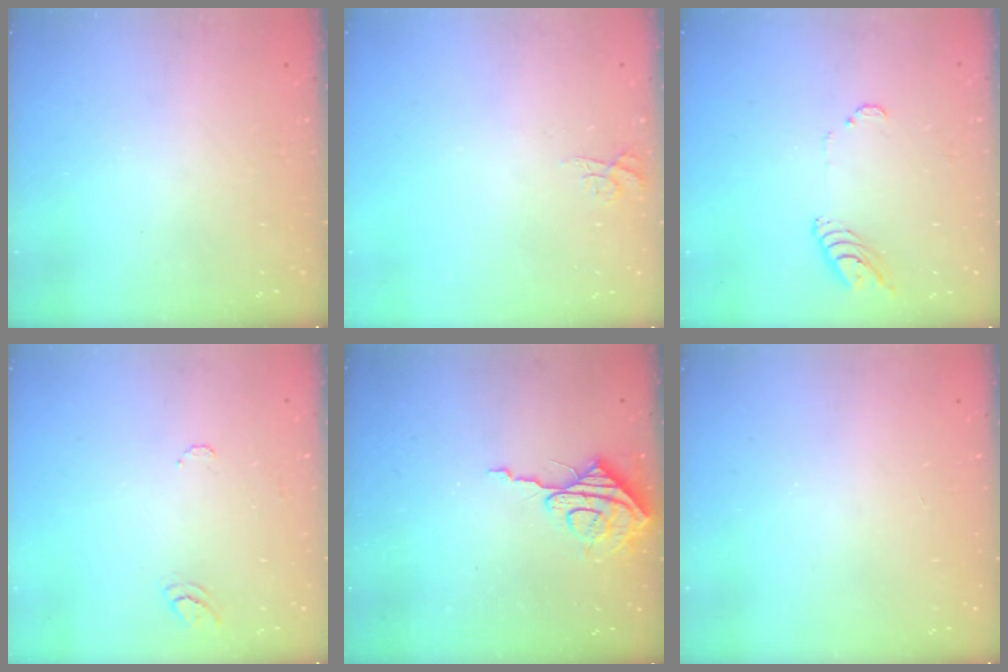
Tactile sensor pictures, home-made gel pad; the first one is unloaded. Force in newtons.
{"total": 5.6, "press": 5.6, "slide": 0.4}
{"total": 7.7, "press": 7.7, "slide": 0.8}
{"total": 6.4, "press": 6.3, "slide": 0.5}
{"total": 8.8, "press": 8.7, "slide": 0.8}
{"total": 0.0}